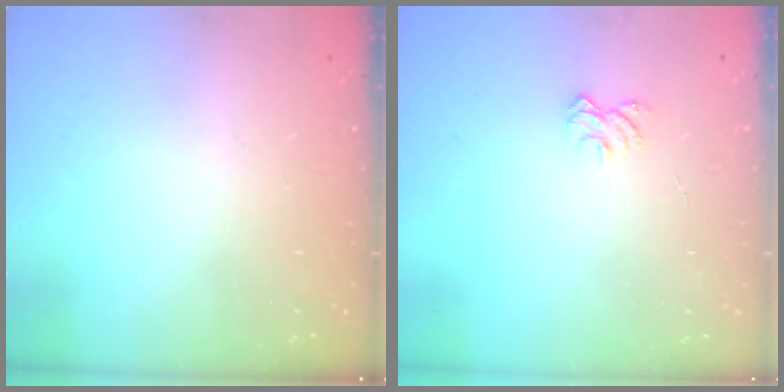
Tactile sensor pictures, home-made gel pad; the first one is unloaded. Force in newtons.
{"total": 7.1, "press": 7.0, "slide": 0.6}